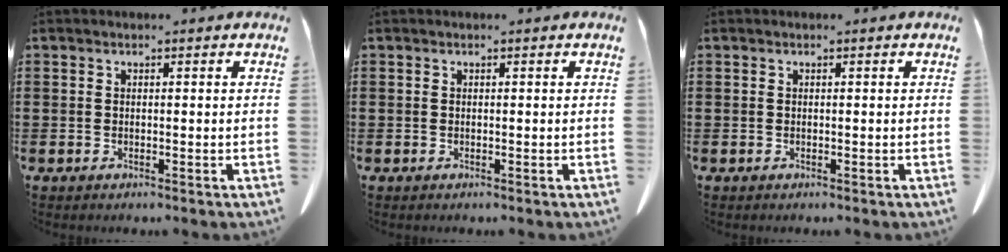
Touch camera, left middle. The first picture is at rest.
{"total": 0.0}
{"total": 0.0}